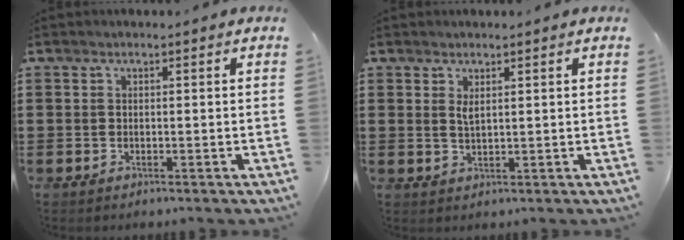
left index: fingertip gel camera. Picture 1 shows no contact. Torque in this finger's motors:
{"motor_torque": [-0.13, 0.36, 0.11, 0.06]}